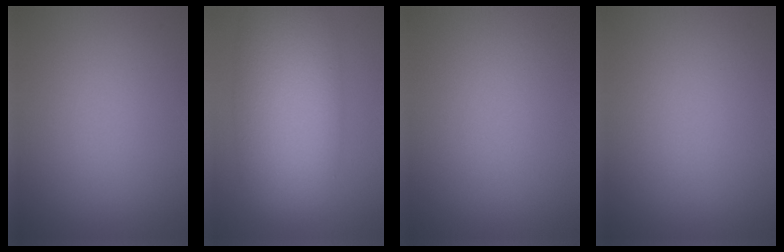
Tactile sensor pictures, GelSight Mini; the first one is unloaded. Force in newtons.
{"total": 9.7, "press": 9.7, "slide": 0.5}
{"total": 0.0}
{"total": 0.0}